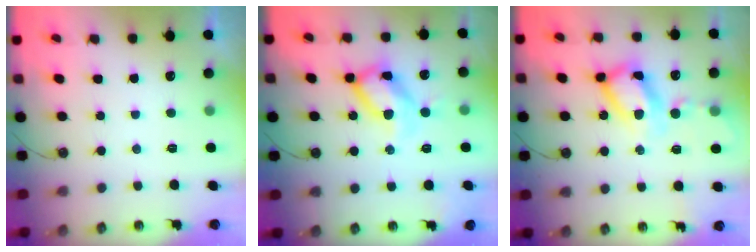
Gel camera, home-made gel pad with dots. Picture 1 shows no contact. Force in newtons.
{"total": 16.3, "press": 16.3, "slide": 0.9}
{"total": 14.1, "press": 14.0, "slide": 1.6}